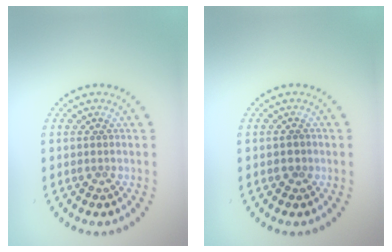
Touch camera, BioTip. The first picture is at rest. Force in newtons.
{"total": 0.9, "press": 0.9, "slide": 0.1}